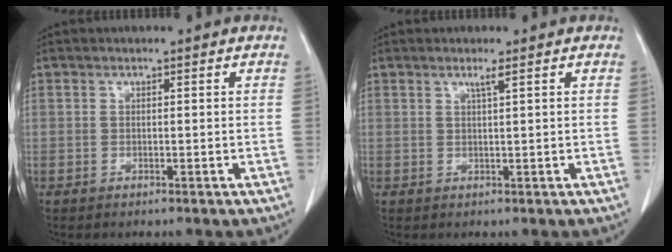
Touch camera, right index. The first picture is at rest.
{"total": 1.2, "force": [0.7, -0.4, 0.9], "torque": [-0.026, -0.004, 0.017]}